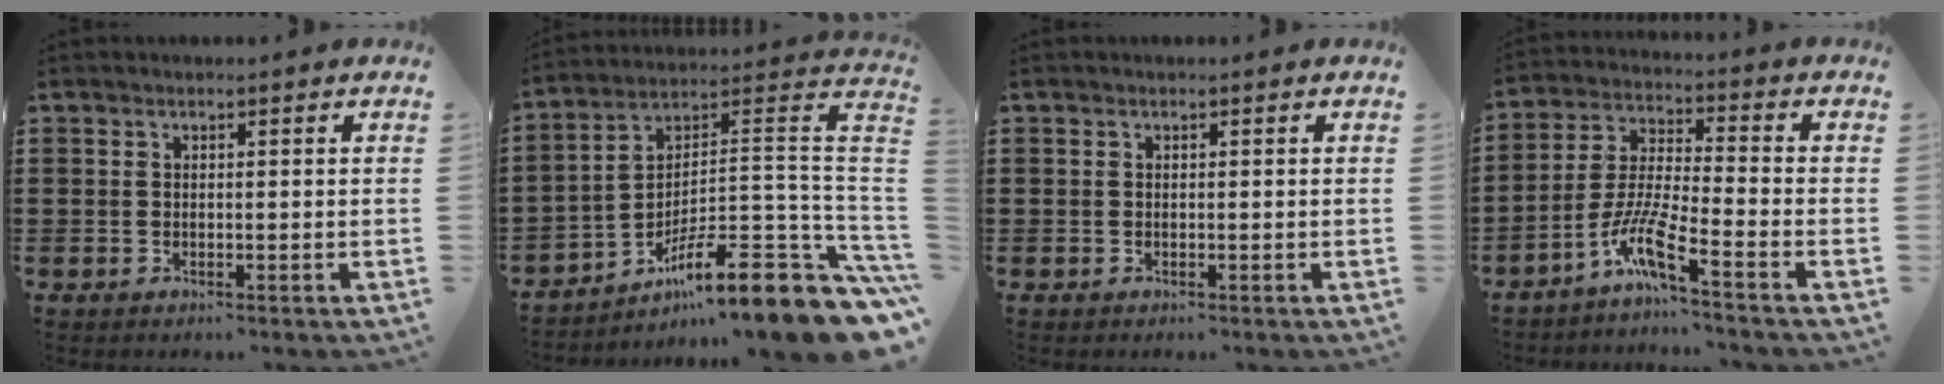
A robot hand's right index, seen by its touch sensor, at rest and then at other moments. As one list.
[{"total": 14.3, "force": [-9.1, 1.8, 10.9], "torque": [-0.151, 0.016, -0.158]}, {"total": 0.0}, {"total": 8.1, "force": [-5.5, 0.8, 5.9], "torque": [-0.137, -0.013, -0.112]}]